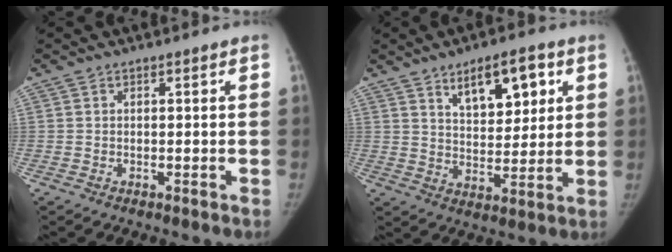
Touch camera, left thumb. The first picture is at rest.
{"total": 10.9, "force": [5.4, 5.1, 7.9], "torque": [-0.091, -0.029, 0.091]}